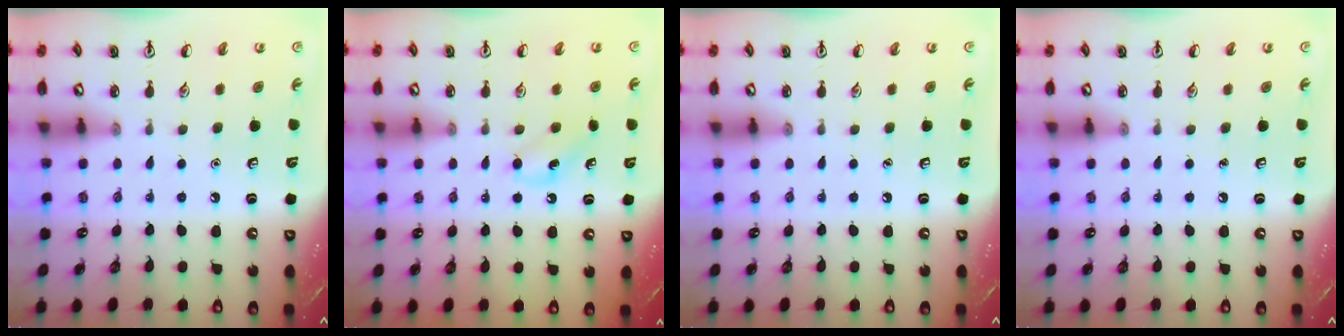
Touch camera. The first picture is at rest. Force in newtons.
{"total": 5.4, "press": 5.0, "slide": 1.8}
{"total": 0.0}
{"total": 0.0}